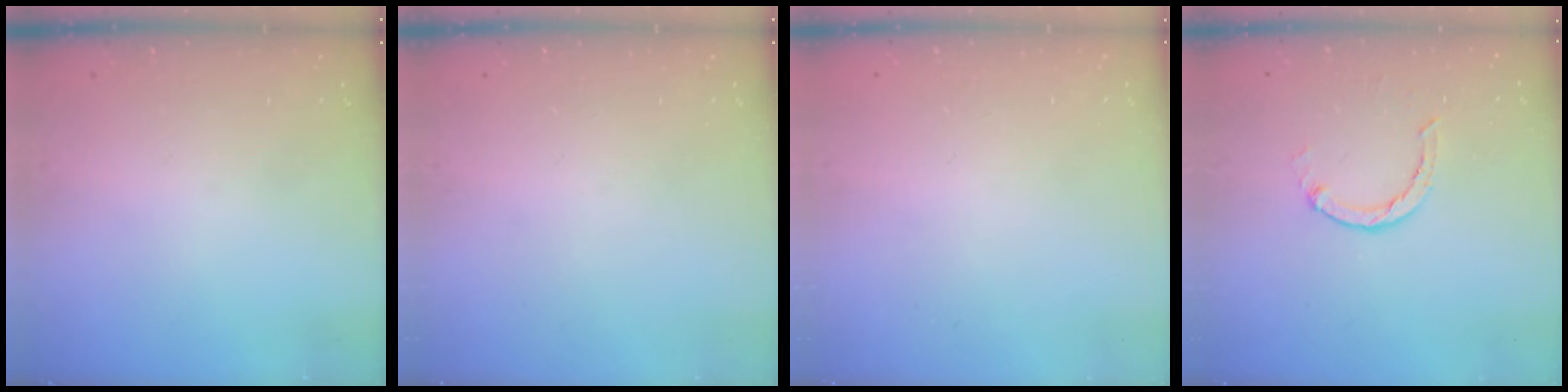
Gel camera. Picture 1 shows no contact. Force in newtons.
{"total": 0.0}
{"total": 2.5, "press": 2.5, "slide": 0.2}
{"total": 1.8, "press": 1.8, "slide": 0.2}